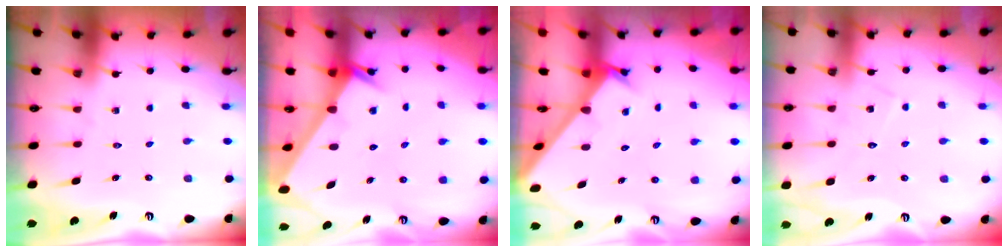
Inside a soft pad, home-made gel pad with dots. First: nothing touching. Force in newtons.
{"total": 2.5, "press": 2.5, "slide": 0.1}
{"total": 2.6, "press": 2.6, "slide": 0.3}
{"total": 7.2, "press": 7.2, "slide": 0.5}